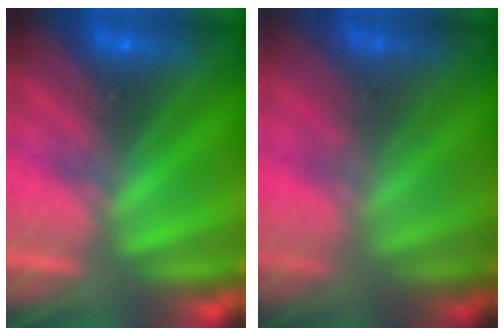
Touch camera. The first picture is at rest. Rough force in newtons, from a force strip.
{"total": 1.6}